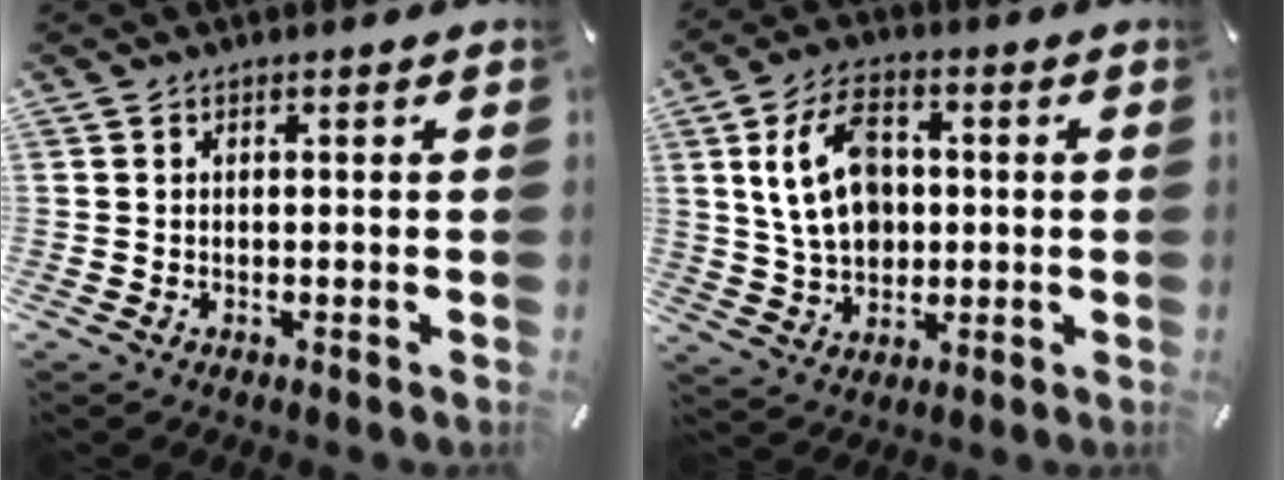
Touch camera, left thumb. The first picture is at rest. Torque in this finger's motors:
{"motor_torque": [0.40, 1.47, 1.11, -0.73, 0.44]}